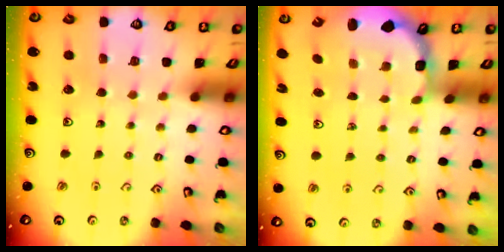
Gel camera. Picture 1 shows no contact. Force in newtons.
{"total": 3.5, "press": 3.0, "slide": 1.6}